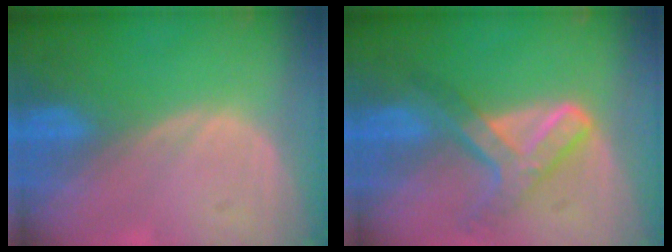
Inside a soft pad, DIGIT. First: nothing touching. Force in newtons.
{"total": 7.3, "press": 6.1, "slide": 4.0}